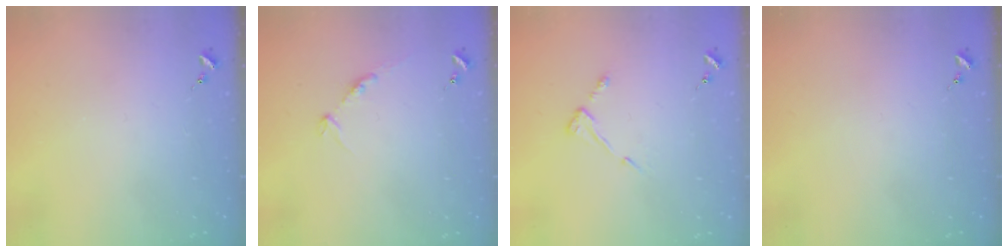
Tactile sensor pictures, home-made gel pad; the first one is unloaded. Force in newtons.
{"total": 5.3, "press": 5.2, "slide": 0.7}
{"total": 5.2, "press": 5.1, "slide": 0.6}
{"total": 0.0}